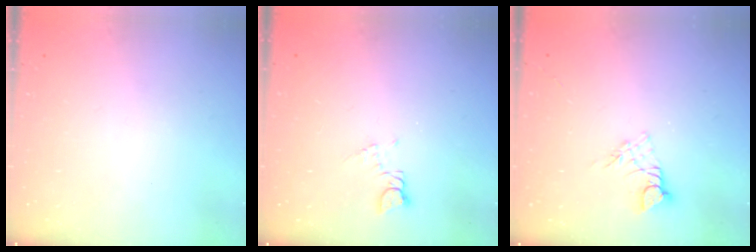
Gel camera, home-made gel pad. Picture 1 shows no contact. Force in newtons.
{"total": 1.7, "press": 1.6, "slide": 0.3}
{"total": 3.9, "press": 3.9, "slide": 0.4}